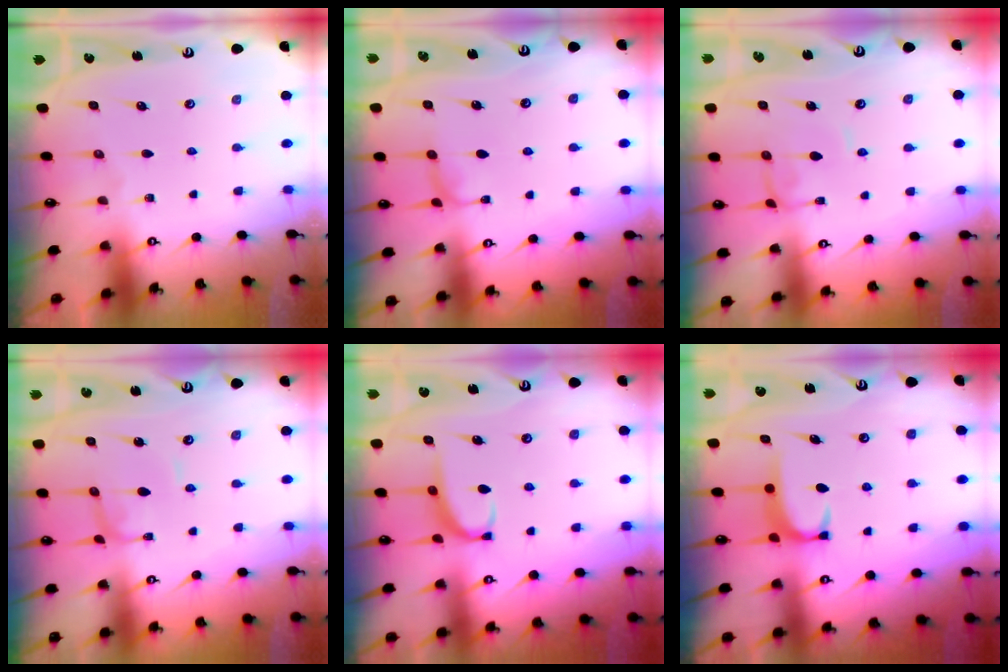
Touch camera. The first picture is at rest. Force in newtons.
{"total": 0.6, "press": 0.3, "slide": 0.5}
{"total": 0.0}
{"total": 0.9, "press": 0.9, "slide": 0.1}
{"total": 2.9, "press": 2.7, "slide": 0.9}
{"total": 1.6, "press": 1.6, "slide": 0.5}